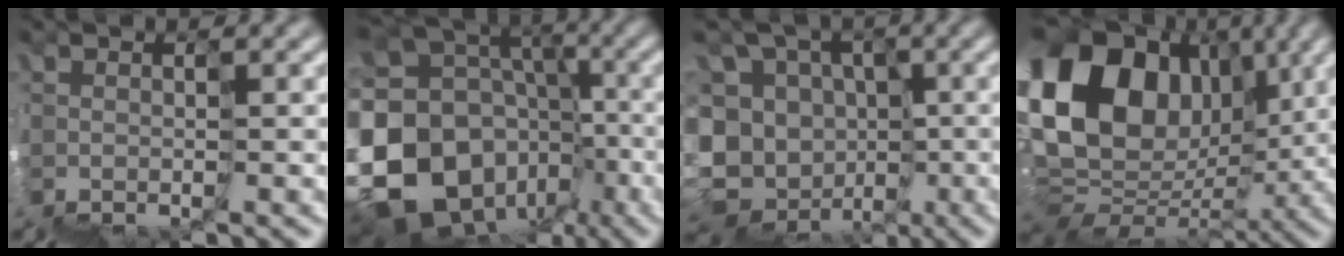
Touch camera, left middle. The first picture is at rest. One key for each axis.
{"total": 13.6, "fx": -4.6, "fy": 11.6, "fz": 5.5, "tx": -0.115, "ty": 0.002, "tz": -0.072}
{"total": 10.7, "fx": -3.4, "fy": 10.0, "fz": 1.7, "tx": -0.061, "ty": 0.024, "tz": -0.050}
{"total": 12.6, "fx": 5.7, "fy": 9.0, "fz": 6.8, "tx": -0.104, "ty": 0.060, "tz": 0.096}